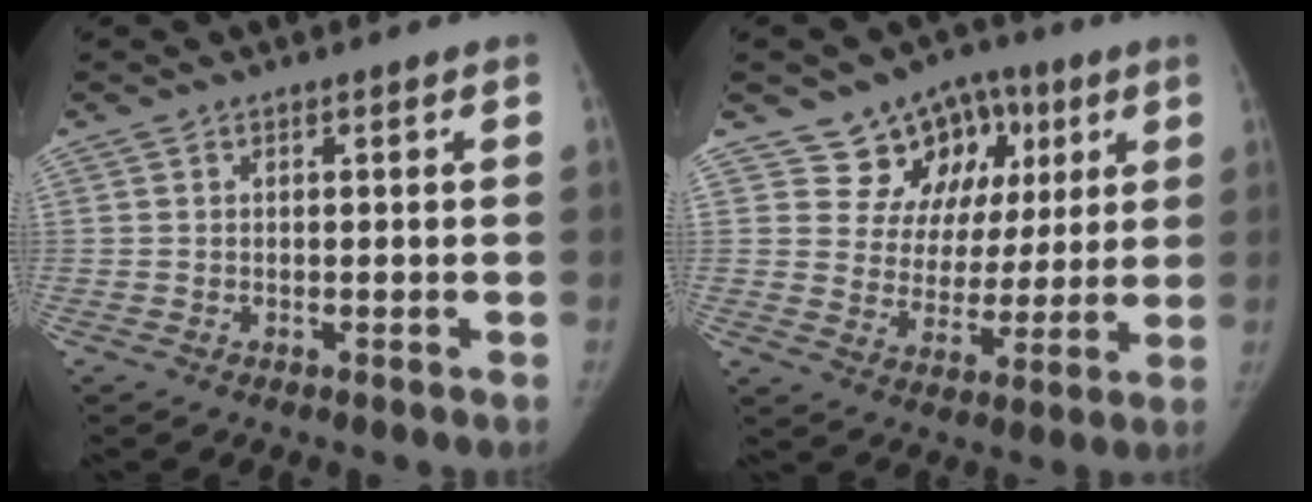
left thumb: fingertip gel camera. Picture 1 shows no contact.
{"total": 13.9, "force": [6.7, 10.8, 5.6], "torque": [-0.026, -0.014, 0.104]}